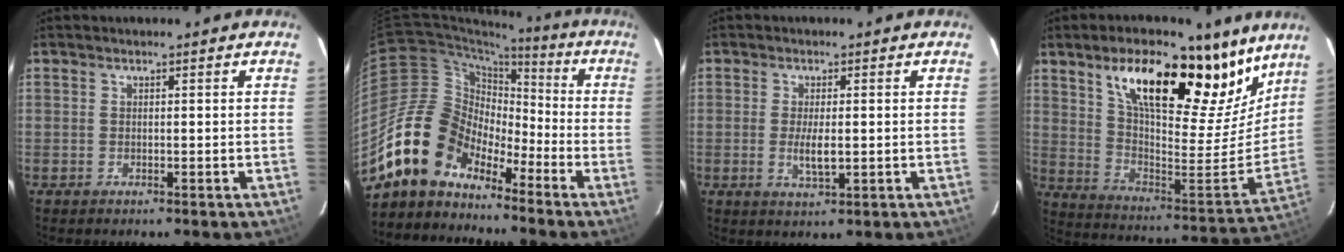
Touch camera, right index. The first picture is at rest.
{"total": 13.7, "force": [-10.2, 8.0, 4.3], "torque": [-0.088, 0.031, -0.198]}
{"total": 4.0, "force": [-0.4, 1.3, 3.8], "torque": [-0.074, -0.011, -0.006]}
{"total": 27.1, "force": [18.1, 10.2, 17.4], "torque": [-0.266, -0.002, 0.308]}